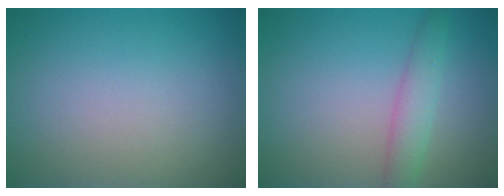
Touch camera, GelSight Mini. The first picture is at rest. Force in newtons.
{"total": 2.8, "press": 2.8, "slide": 0.1}